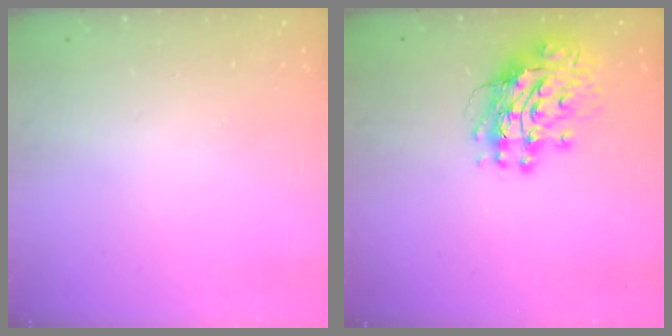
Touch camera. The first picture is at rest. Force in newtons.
{"total": 12.0, "press": 11.9, "slide": 1.7}